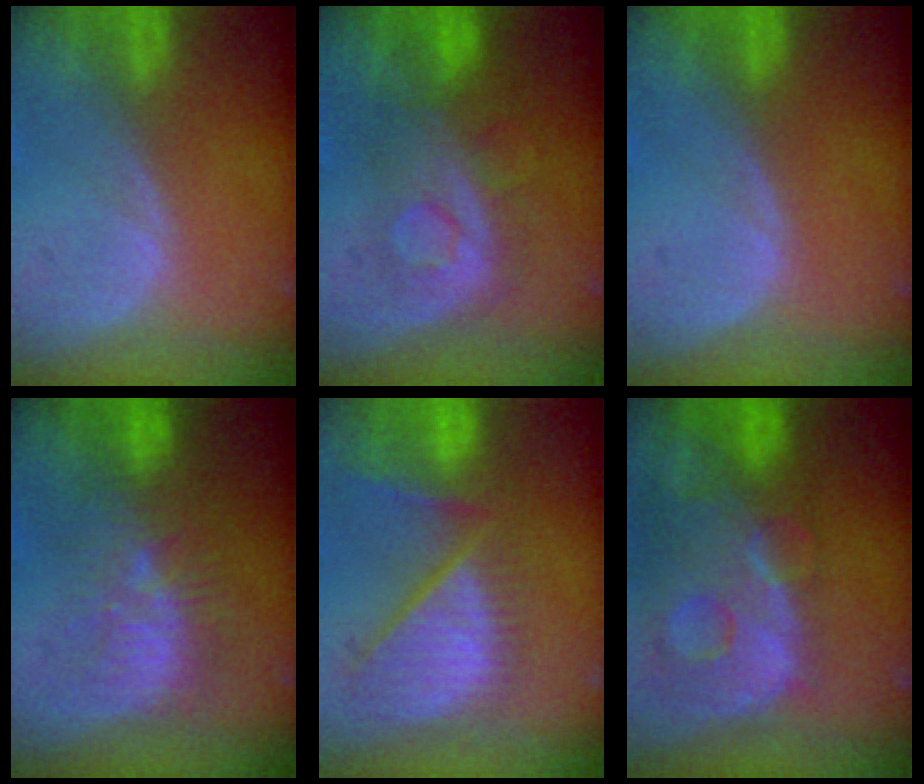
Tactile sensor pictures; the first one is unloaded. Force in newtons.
{"total": 7.7, "press": 7.6, "slide": 1.5}
{"total": 0.0}
{"total": 9.3, "press": 8.6, "slide": 3.5}
{"total": 11.1, "press": 10.1, "slide": 4.7}
{"total": 13.6, "press": 11.1, "slide": 7.8}